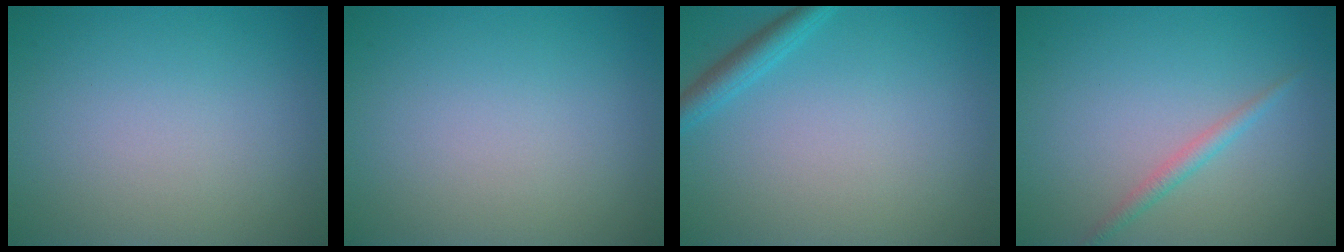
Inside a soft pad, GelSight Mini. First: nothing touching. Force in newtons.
{"total": 0.0}
{"total": 2.0, "press": 2.0, "slide": 0.2}
{"total": 1.4, "press": 1.4, "slide": 0.1}